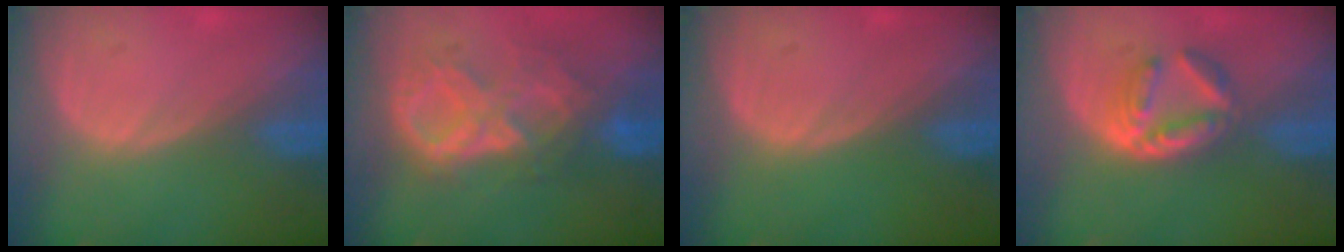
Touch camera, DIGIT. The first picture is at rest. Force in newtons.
{"total": 9.6, "press": 8.2, "slide": 5.0}
{"total": 0.0}
{"total": 5.9, "press": 5.3, "slide": 2.7}